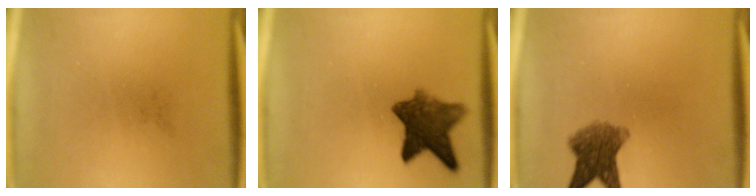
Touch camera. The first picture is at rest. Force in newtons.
{"total": 8.2}
{"total": 6.5}